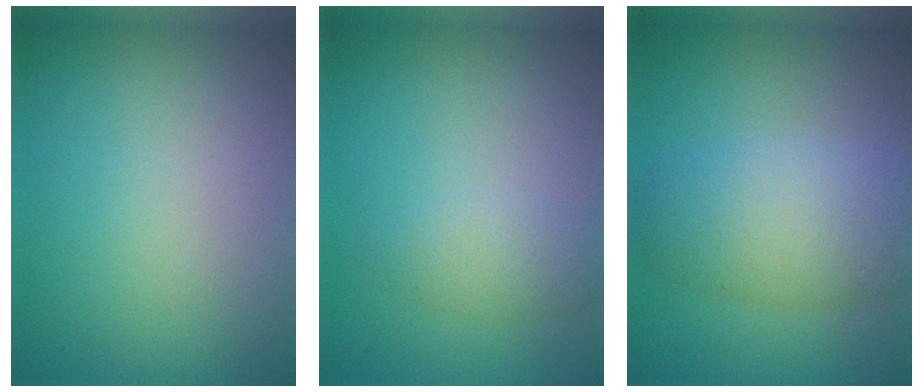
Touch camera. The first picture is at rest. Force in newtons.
{"total": 2.1, "press": 2.1, "slide": 0.1}
{"total": 6.7, "press": 6.7, "slide": 0.6}